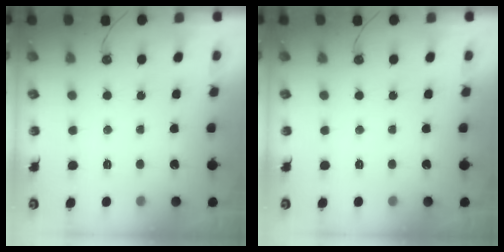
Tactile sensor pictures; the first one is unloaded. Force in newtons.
{"total": 0.0}